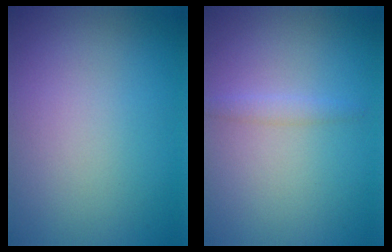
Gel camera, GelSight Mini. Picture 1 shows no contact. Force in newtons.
{"total": 1.0, "press": 1.0, "slide": 0.1}